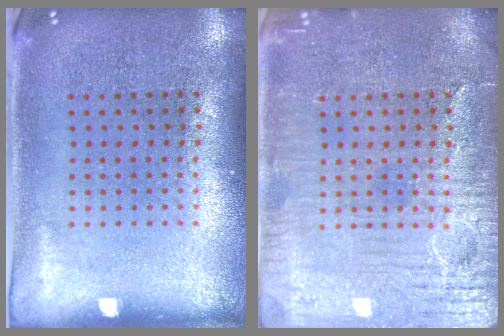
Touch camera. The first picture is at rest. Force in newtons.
{"total": 4.4, "press": 4.4, "slide": 0.4}